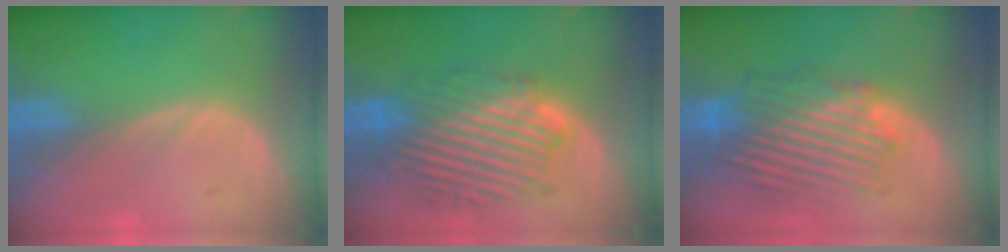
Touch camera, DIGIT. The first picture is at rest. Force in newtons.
{"total": 9.8, "press": 9.8, "slide": 0.3}
{"total": 9.8, "press": 9.1, "slide": 3.5}